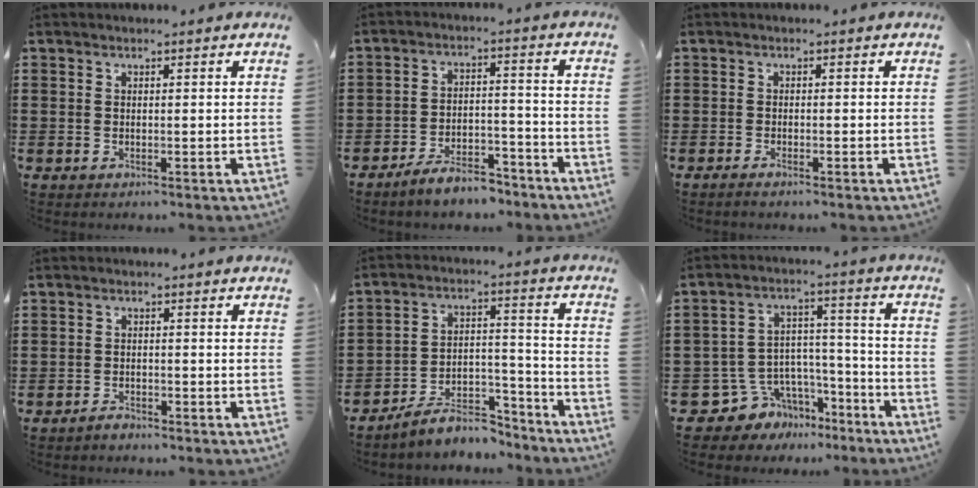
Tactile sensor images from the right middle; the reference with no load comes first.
{"total": 6.0, "force": [-5.6, 1.2, 1.8], "torque": [-0.033, 0.008, -0.107]}
{"total": 0.8, "force": [-0.6, 0.0, 0.5], "torque": [-0.011, -0.006, -0.009]}
{"total": 1.7, "force": [-1.6, 0.5, 0.2], "torque": [-0.009, 0.003, -0.034]}
{"total": 8.0, "force": [-7.1, 2.8, 2.3], "torque": [-0.041, 0.021, -0.136]}
{"total": 6.4, "force": [-4.3, 4.7, 0.6], "torque": [-0.038, 0.006, -0.082]}